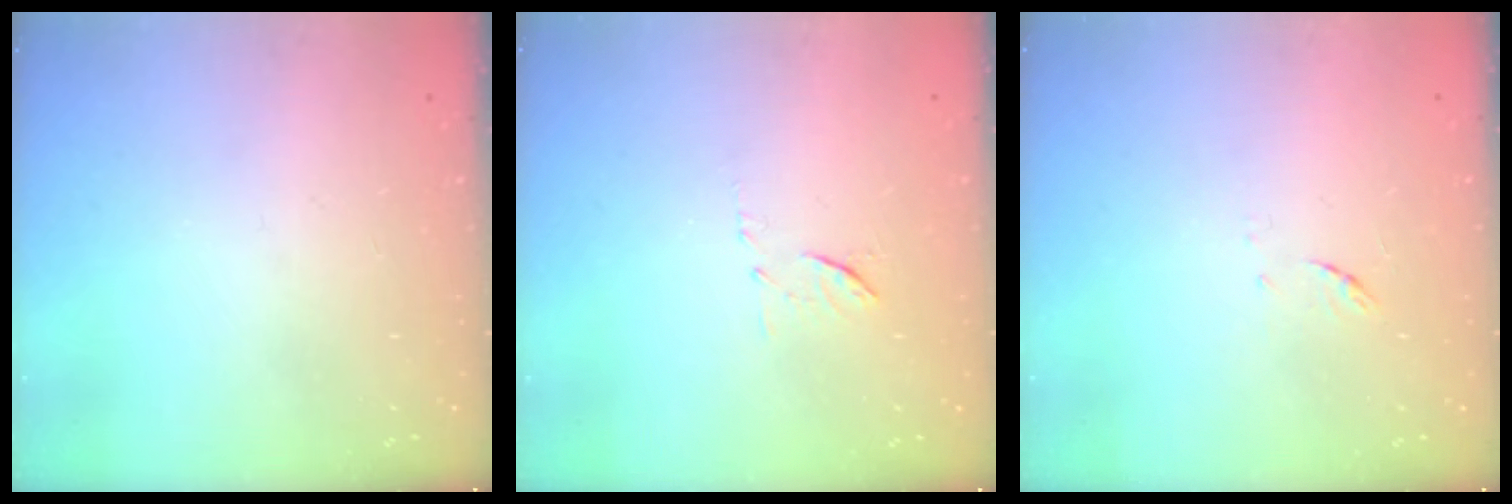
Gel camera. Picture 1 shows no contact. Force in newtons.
{"total": 6.0, "press": 6.0, "slide": 0.6}
{"total": 4.8, "press": 4.6, "slide": 1.3}